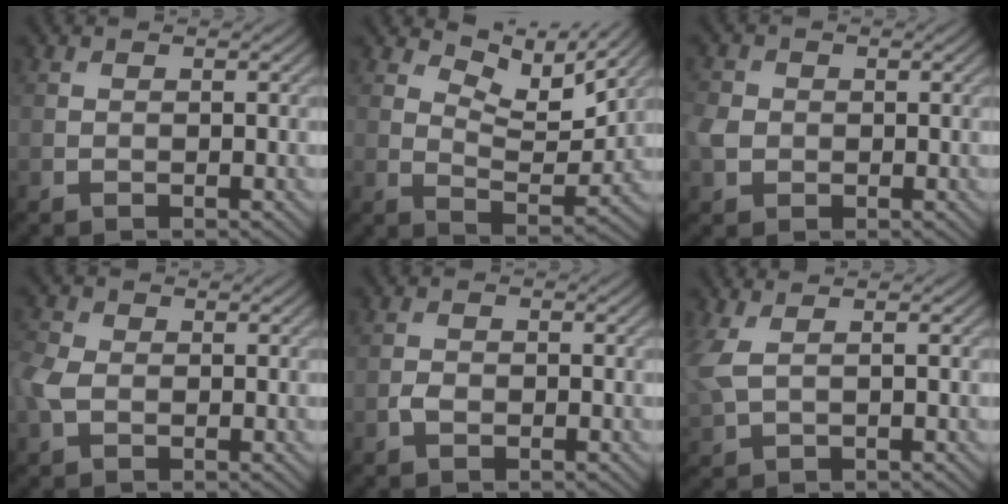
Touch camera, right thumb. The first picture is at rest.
{"total": 7.2, "force": [5.4, 2.4, 4.0], "torque": [-0.080, -0.007, 0.094]}
{"total": 3.0, "force": [-0.2, 2.7, 1.4], "torque": [-0.042, 0.004, -0.009]}
{"total": 3.6, "force": [-0.4, 2.5, 2.4], "torque": [-0.078, 0.001, -0.015]}
{"total": 1.4, "force": [-0.6, 0.9, 0.9], "torque": [-0.019, 0.000, -0.014]}
{"total": 3.7, "force": [1.1, 1.6, 3.2], "torque": [-0.103, 0.006, 0.020]}